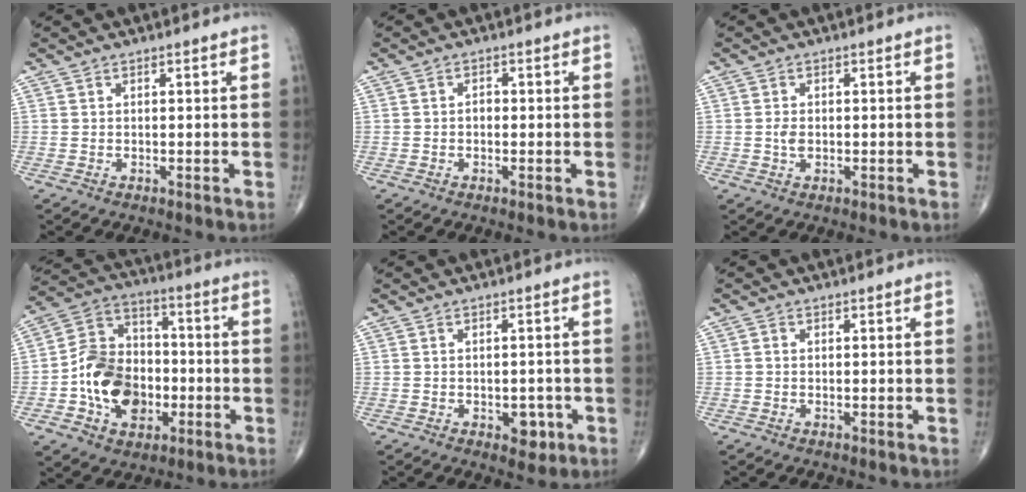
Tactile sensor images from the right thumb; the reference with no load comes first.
{"total": 1.3, "force": [-0.3, 0.9, 0.8], "torque": [-0.007, 0.003, -0.008]}
{"total": 3.3, "force": [-0.6, 2.3, 2.2], "torque": [-0.033, 0.005, -0.013]}
{"total": 16.2, "force": [-3.7, 12.0, 10.2], "torque": [-0.138, 0.035, -0.065]}
{"total": 3.7, "force": [-1.4, 2.3, 2.5], "torque": [-0.014, 0.003, -0.014]}
{"total": 0.5, "force": [-0.1, 0.4, 0.3], "torque": [-0.002, 0.001, -0.006]}